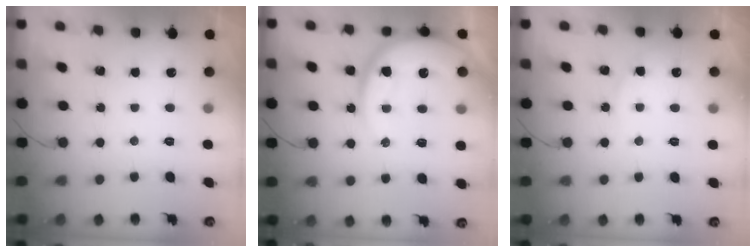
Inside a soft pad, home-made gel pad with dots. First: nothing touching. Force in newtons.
{"total": 15.4, "press": 15.3, "slide": 1.7}
{"total": 3.7, "press": 3.7, "slide": 0.4}